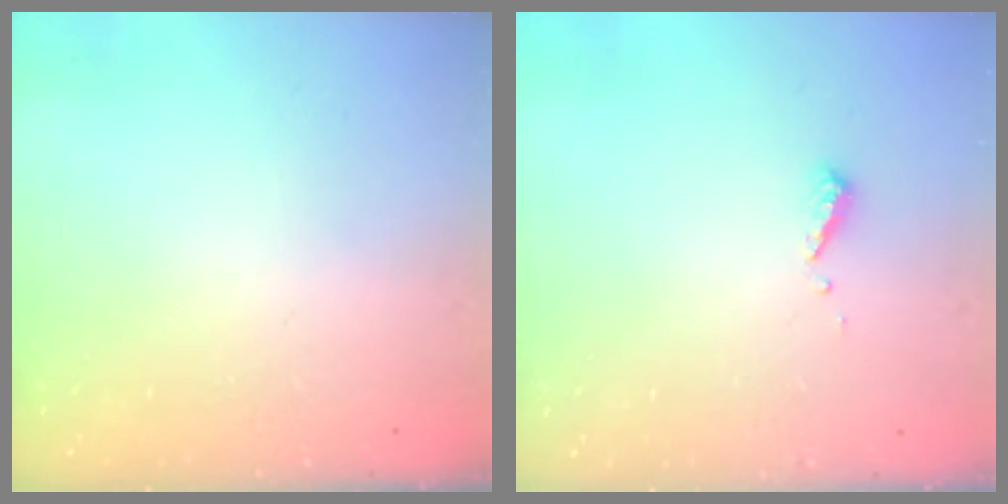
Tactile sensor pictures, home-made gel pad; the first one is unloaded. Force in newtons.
{"total": 4.2, "press": 4.2, "slide": 0.3}